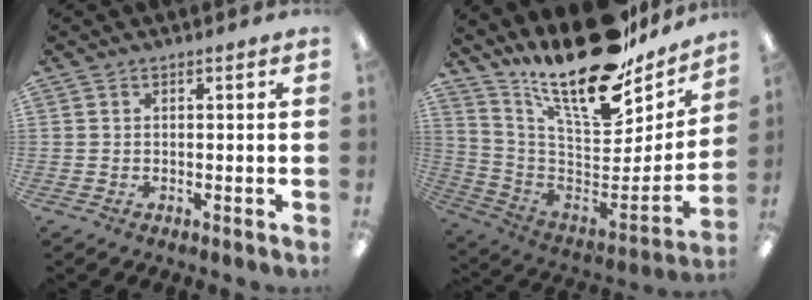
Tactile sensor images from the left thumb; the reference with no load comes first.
{"total": 20.7, "force": [15.6, 7.0, 11.6], "torque": [-0.170, -0.129, 0.263]}